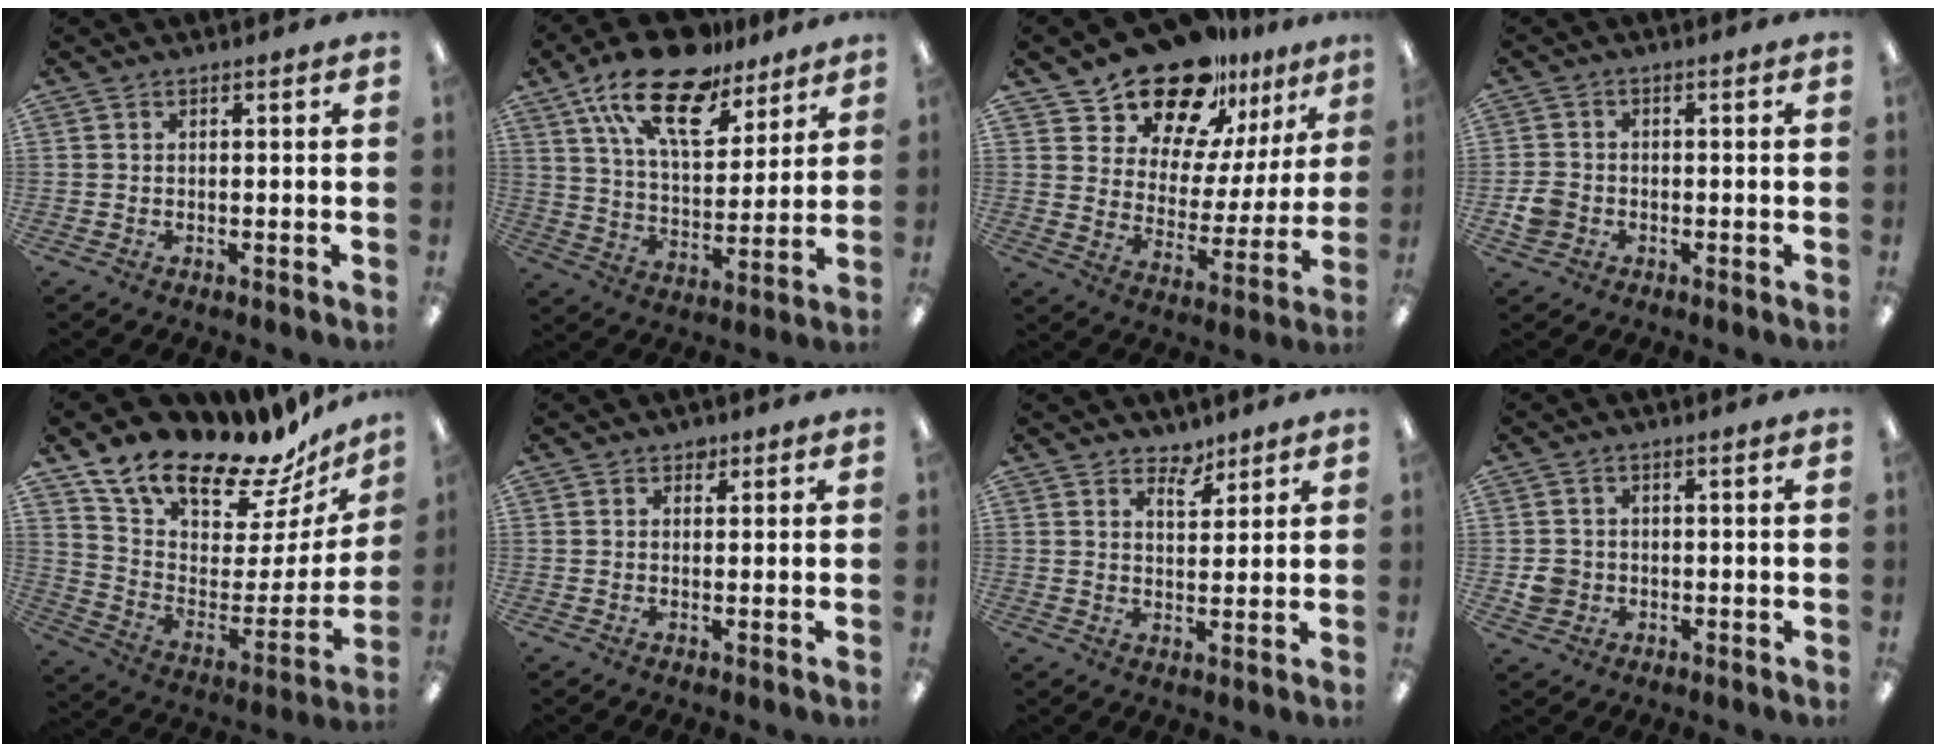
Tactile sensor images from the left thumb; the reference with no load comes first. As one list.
[{"total": 19.9, "force": [13.8, 8.6, 11.5], "torque": [-0.212, -0.073, 0.244]}, {"total": 18.9, "force": [16.1, 8.3, 5.4], "torque": [-0.104, -0.125, 0.291]}, {"total": 3.5, "force": [-1.3, 2.9, 1.4], "torque": [-0.021, 0.008, -0.023]}, {"total": 18.0, "force": [15.6, 5.9, 6.8], "torque": [-0.112, -0.139, 0.268]}, {"total": 1.7, "force": [1.1, 1.1, 0.5], "torque": [-0.002, -0.001, 0.019]}, {"total": 4.6, "force": [3.9, 2.0, 1.4], "torque": [-0.004, -0.027, 0.066]}, {"total": 3.8, "force": [-0.4, 3.6, 1.0], "torque": [-0.011, 0.005, -0.007]}]